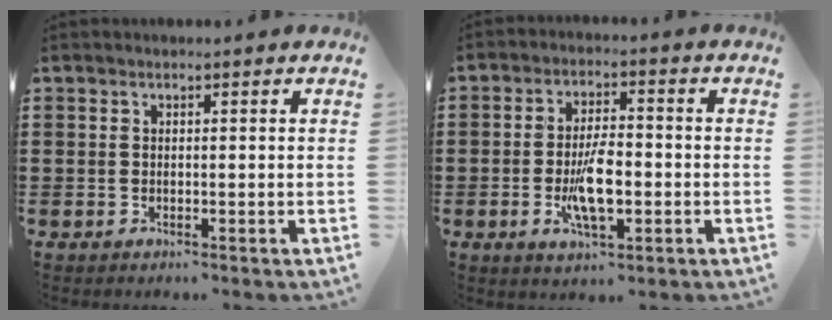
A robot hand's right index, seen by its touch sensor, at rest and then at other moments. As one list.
[{"total": 7.8, "force": [-1.8, 3.1, 6.9], "torque": [-0.141, -0.003, -0.035]}]